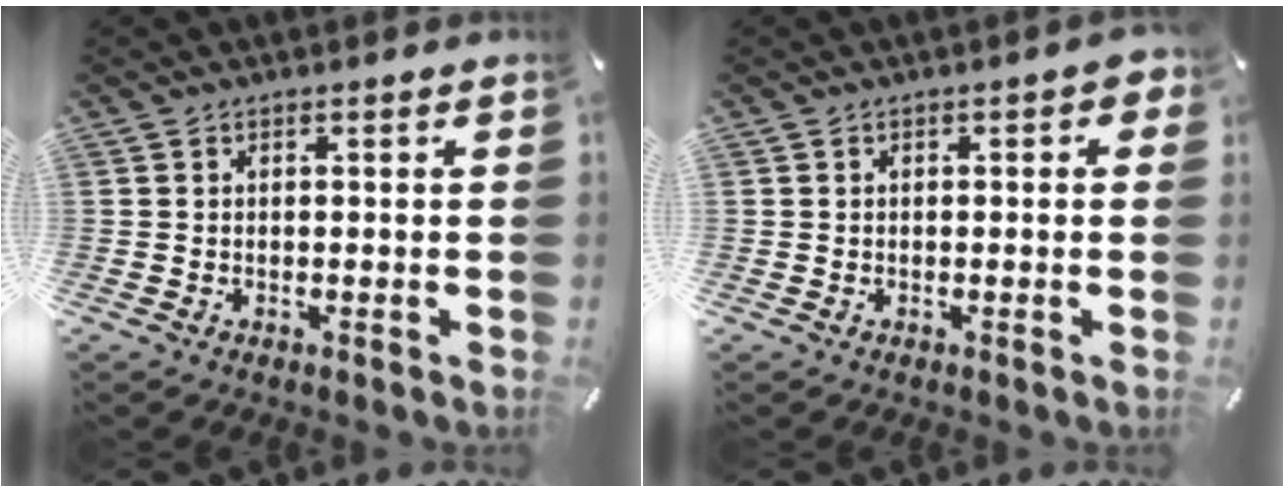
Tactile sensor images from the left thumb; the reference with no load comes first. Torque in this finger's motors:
{"motor_torque": [2.50, 2.51, 0.39, -0.26, 0.55]}